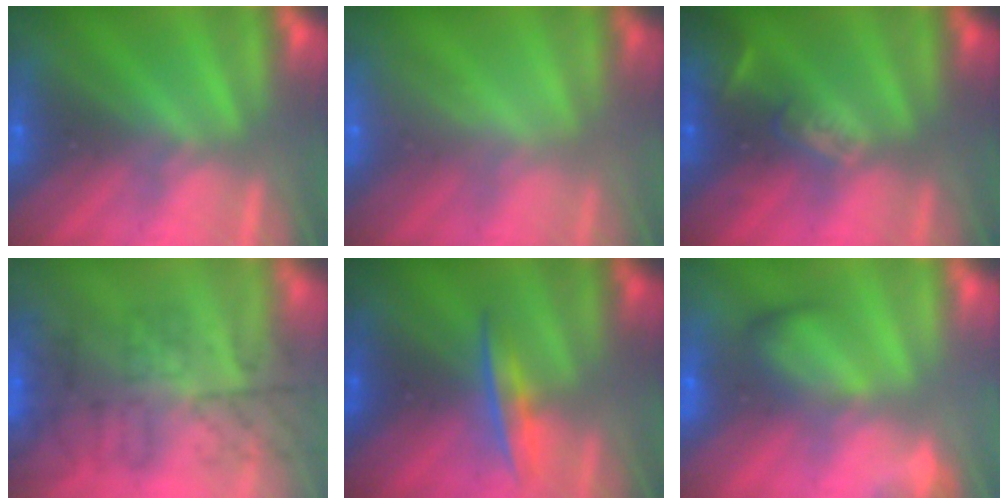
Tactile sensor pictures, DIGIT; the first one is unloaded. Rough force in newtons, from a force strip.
{"total": 2.3}
{"total": 2.4}
{"total": 3.6}
{"total": 1.4}
{"total": 2.6}